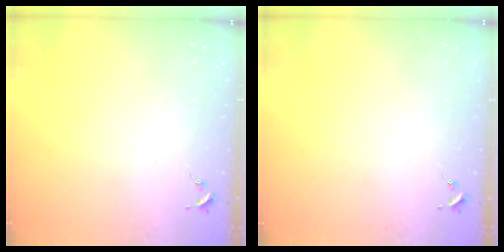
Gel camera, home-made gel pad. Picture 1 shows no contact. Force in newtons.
{"total": 0.0}